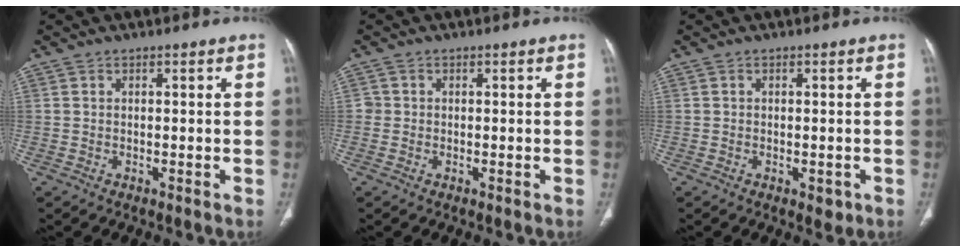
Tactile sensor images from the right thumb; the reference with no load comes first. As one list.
[{"total": 1.0, "force": [-0.1, 1.0, 0.1], "torque": [0.004, 0.004, -0.004]}, {"total": 2.0, "force": [-0.7, 1.2, 1.4], "torque": [-0.009, -0.001, -0.005]}]